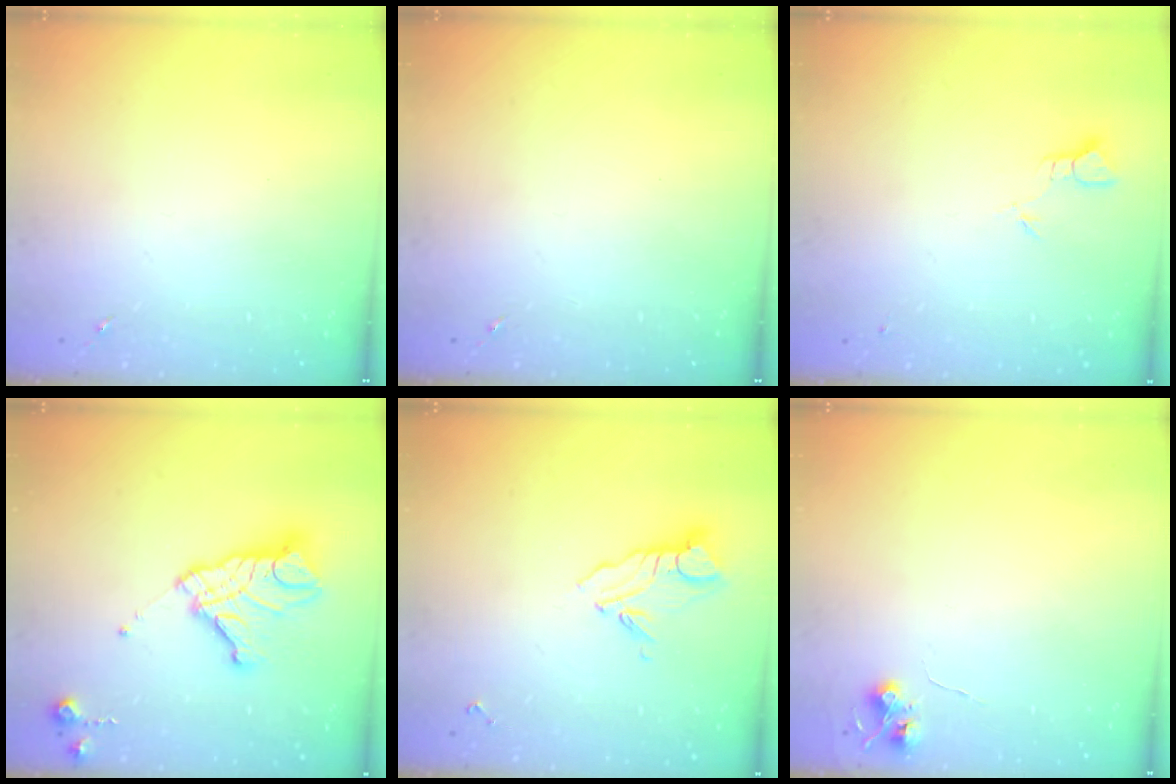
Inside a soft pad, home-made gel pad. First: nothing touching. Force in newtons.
{"total": 0.0}
{"total": 2.0, "press": 2.0, "slide": 0.1}
{"total": 18.0, "press": 17.9, "slide": 1.7}
{"total": 8.5, "press": 8.4, "slide": 0.9}
{"total": 5.5, "press": 5.5, "slide": 0.5}